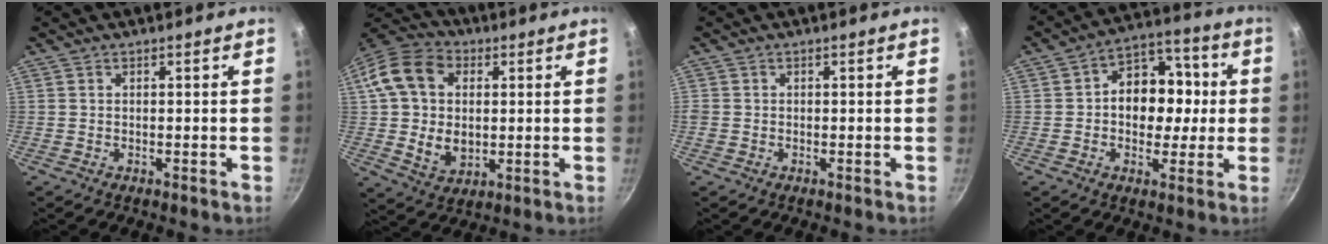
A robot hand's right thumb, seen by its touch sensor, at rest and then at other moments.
{"total": 18.1, "force": [2.6, 13.1, 12.1], "torque": [-0.220, 0.009, 0.047]}
{"total": 1.2, "force": [-0.2, 1.0, 0.6], "torque": [-0.012, 0.001, -0.006]}
{"total": 13.2, "force": [0.4, 9.4, 9.2], "torque": [-0.084, 0.029, -0.002]}